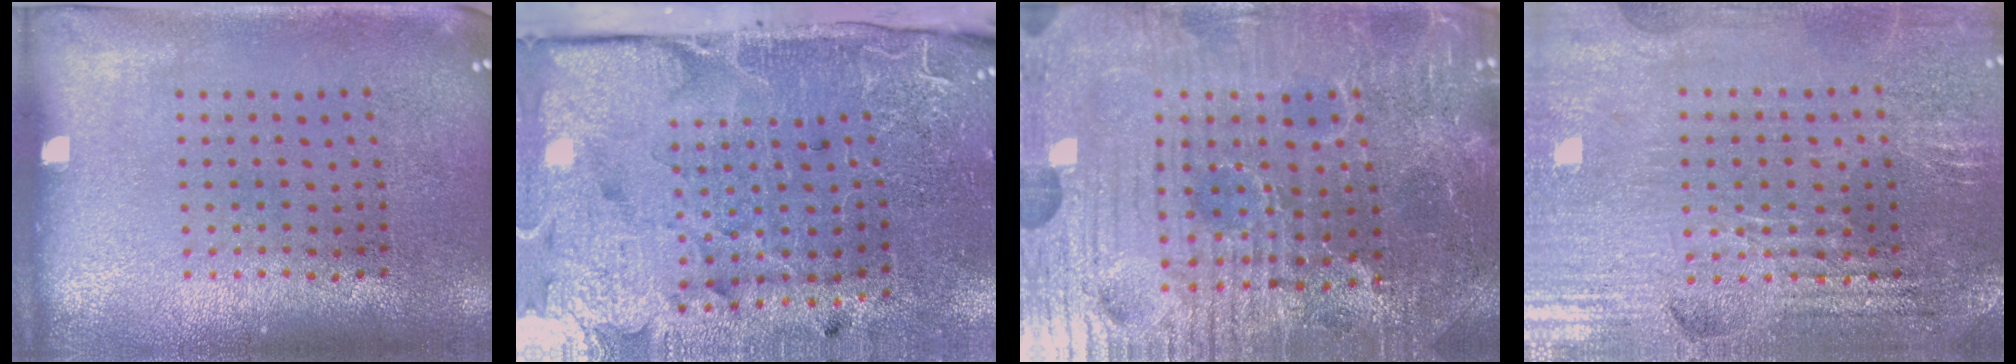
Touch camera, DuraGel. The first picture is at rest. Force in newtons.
{"total": 4.1, "press": 3.7, "slide": 1.9}
{"total": 6.0, "press": 5.7, "slide": 2.0}
{"total": 2.8, "press": 2.8, "slide": 0.4}